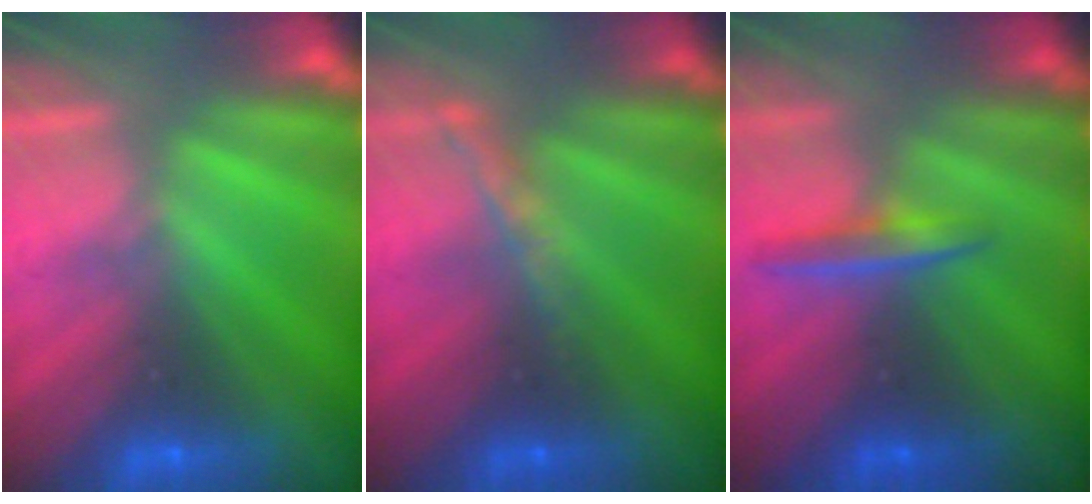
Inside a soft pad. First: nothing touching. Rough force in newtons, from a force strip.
{"total": 1.4}
{"total": 1.5}